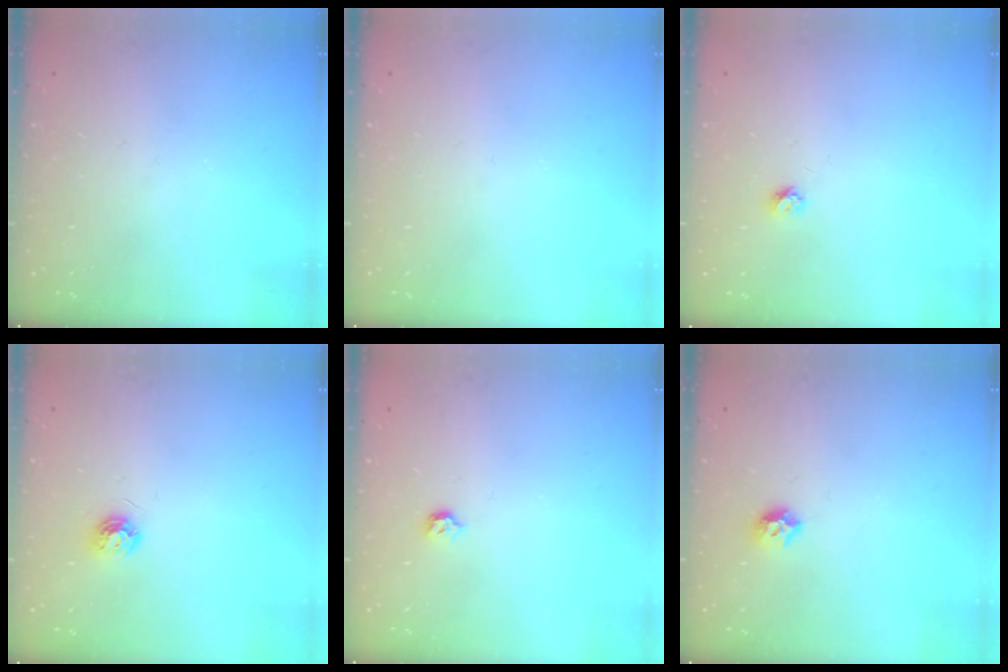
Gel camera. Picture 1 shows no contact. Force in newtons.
{"total": 0.0}
{"total": 3.4, "press": 3.4, "slide": 0.4}
{"total": 5.9, "press": 5.9, "slide": 0.5}
{"total": 4.0, "press": 4.0, "slide": 0.8}
{"total": 6.4, "press": 6.3, "slide": 0.8}